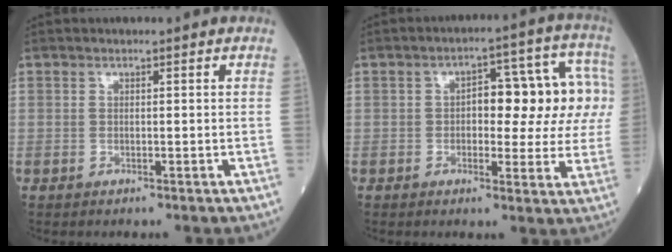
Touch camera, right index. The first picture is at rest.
{"total": 12.3, "force": [1.2, 5.1, 11.1], "torque": [-0.129, 0.045, 0.015]}